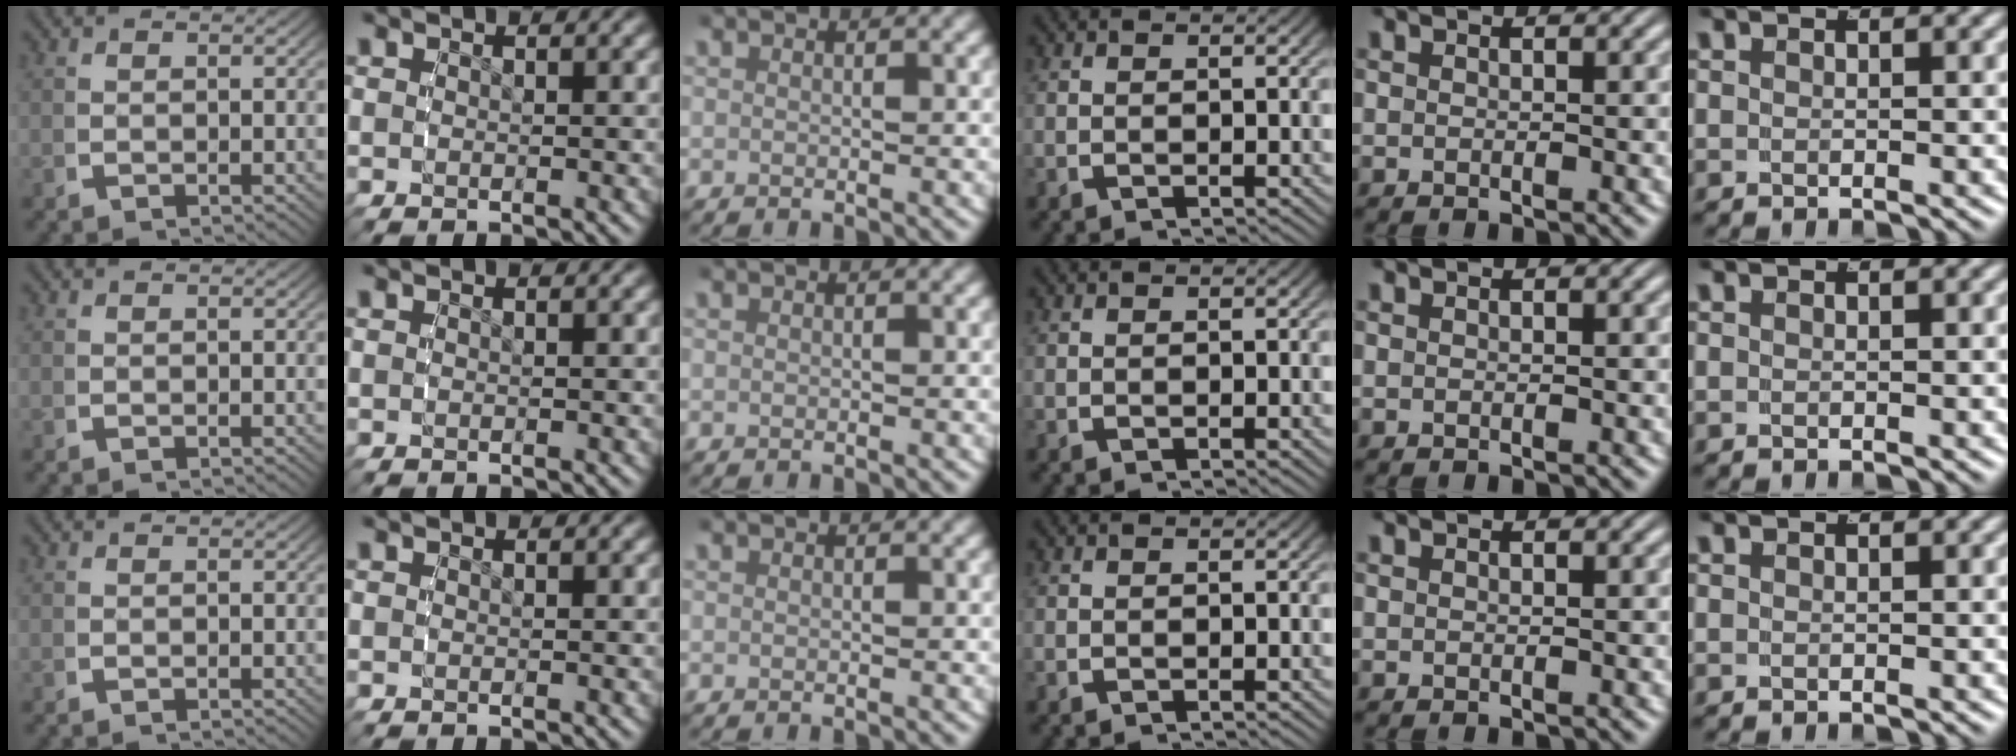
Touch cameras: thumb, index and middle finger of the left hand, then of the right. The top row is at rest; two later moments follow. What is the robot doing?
{"motion": "reach", "object": "dispenser bottle"}